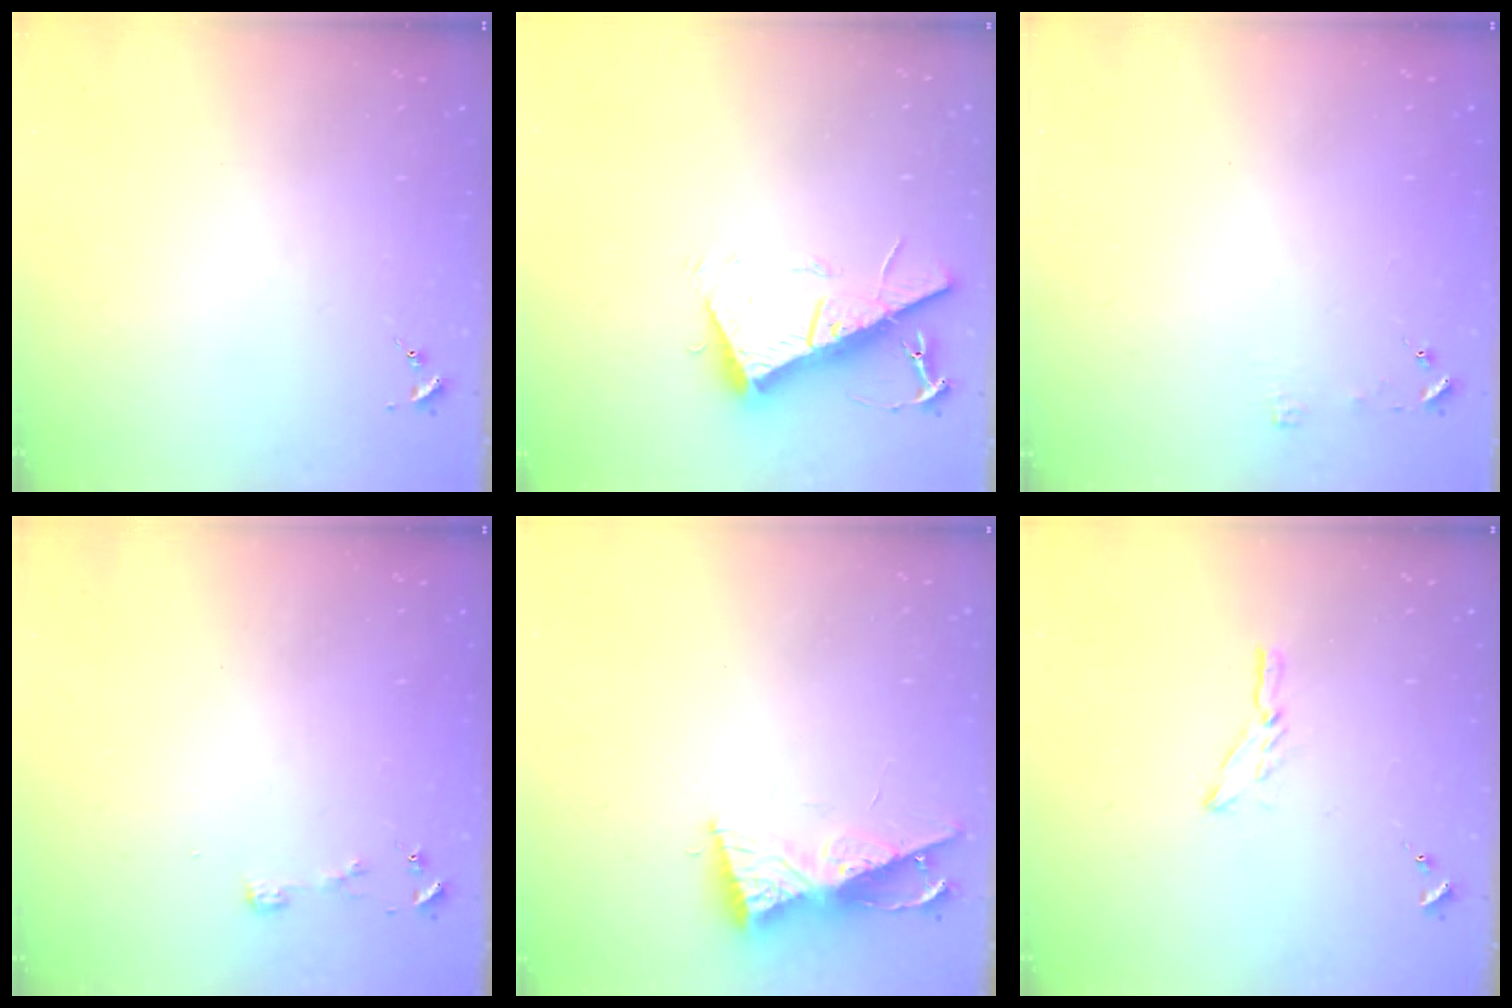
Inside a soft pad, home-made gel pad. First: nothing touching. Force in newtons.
{"total": 14.3, "press": 14.3, "slide": 0.4}
{"total": 3.4, "press": 3.3, "slide": 0.3}
{"total": 3.3, "press": 3.3, "slide": 0.4}
{"total": 8.7, "press": 8.7, "slide": 0.6}
{"total": 6.4, "press": 6.3, "slide": 0.6}